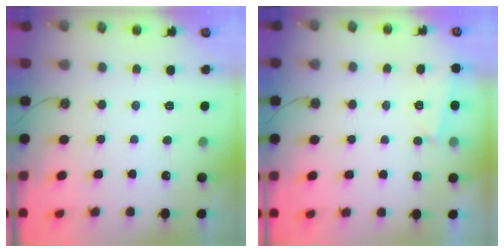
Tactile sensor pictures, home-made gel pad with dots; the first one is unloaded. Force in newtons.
{"total": 2.1, "press": 2.1, "slide": 0.5}